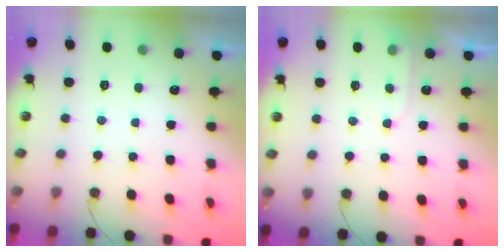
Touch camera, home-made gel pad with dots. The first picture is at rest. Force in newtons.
{"total": 5.6, "press": 5.5, "slide": 0.7}